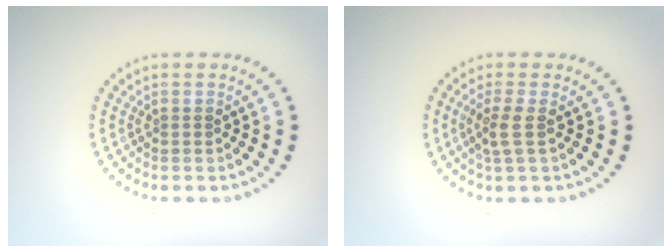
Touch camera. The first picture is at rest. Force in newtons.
{"total": 1.9, "press": 1.5, "slide": 1.1}